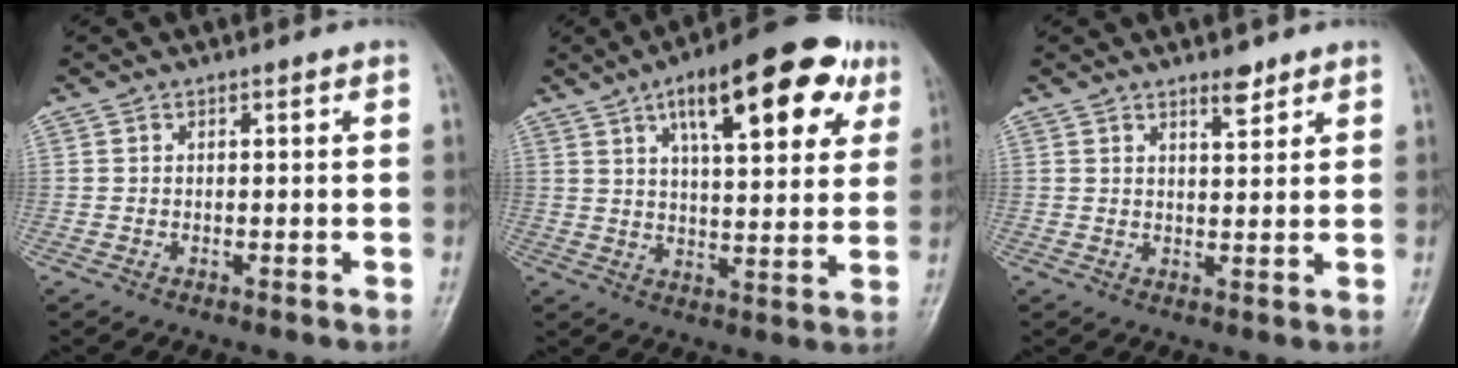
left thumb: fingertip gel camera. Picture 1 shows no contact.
{"total": 20.1, "force": [9.5, 7.4, 16.1], "torque": [-0.200, -0.013, 0.136]}
{"total": 3.2, "force": [2.4, 1.1, 1.8], "torque": [-0.019, -0.018, 0.040]}